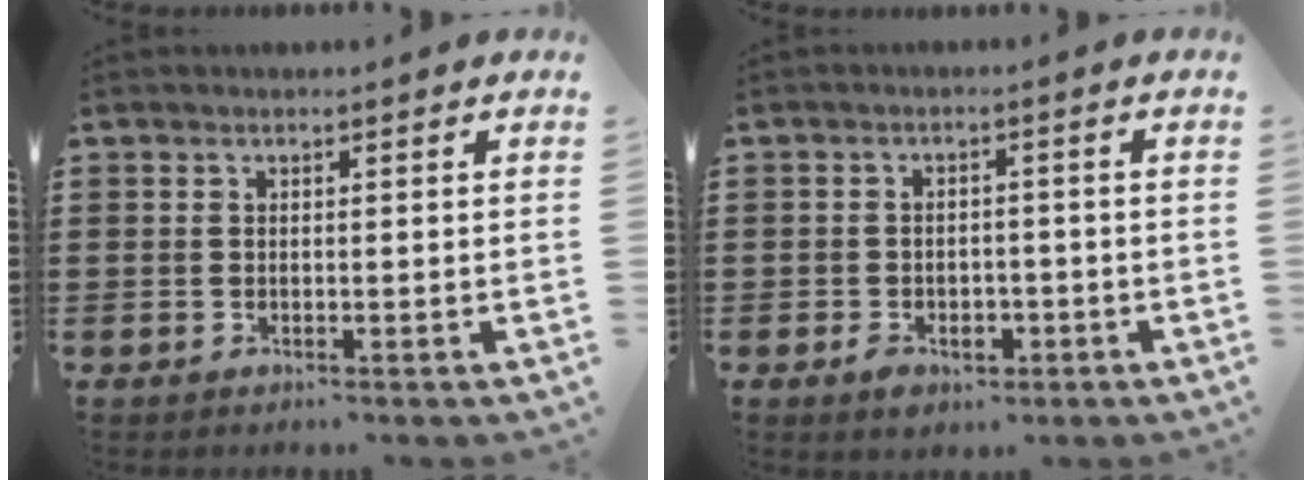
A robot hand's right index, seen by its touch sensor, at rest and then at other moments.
{"total": 2.5, "force": [-1.5, 1.7, 0.9], "torque": [-0.021, 0.000, -0.032]}